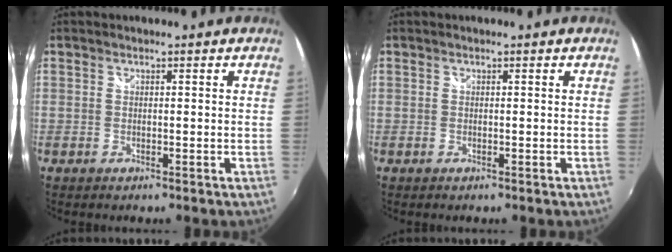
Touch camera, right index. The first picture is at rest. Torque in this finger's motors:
{"motor_torque": [0.00, 0.00, 0.00, 0.00]}